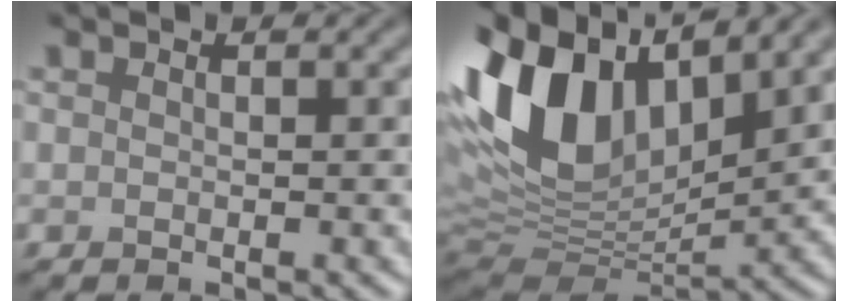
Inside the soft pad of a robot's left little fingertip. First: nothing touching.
{"total": 13.4, "force": [5.3, 7.7, 9.6], "torque": [-0.204, 0.025, 0.093]}